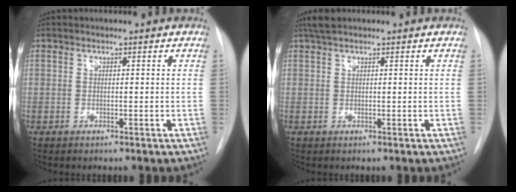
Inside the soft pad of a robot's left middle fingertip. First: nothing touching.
{"total": 2.2, "force": [1.8, 0.4, 1.3], "torque": [-0.030, 0.018, 0.035]}